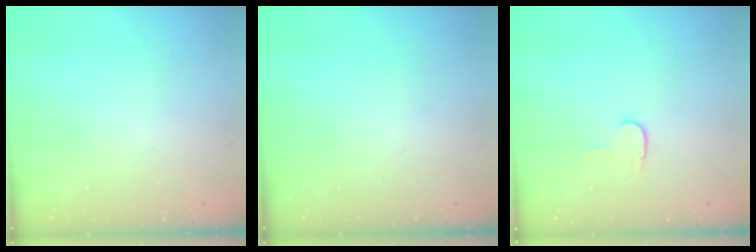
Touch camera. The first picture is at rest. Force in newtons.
{"total": 0.0}
{"total": 6.2, "press": 6.2, "slide": 0.5}